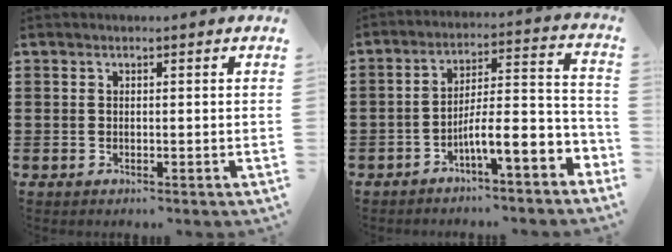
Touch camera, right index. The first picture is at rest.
{"total": 8.2, "force": [-4.5, 1.6, 6.6], "torque": [-0.111, -0.010, -0.084]}